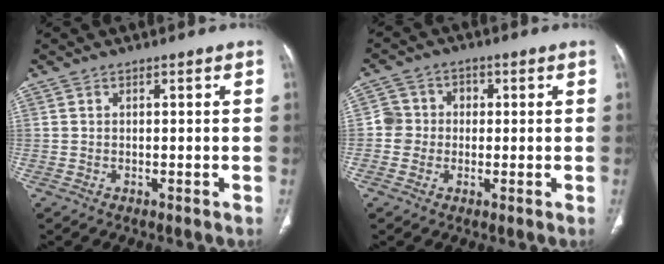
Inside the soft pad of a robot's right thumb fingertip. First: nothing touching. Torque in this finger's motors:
{"motor_torque": [0.15, 0.14, 0.29, 0.17, -0.01]}